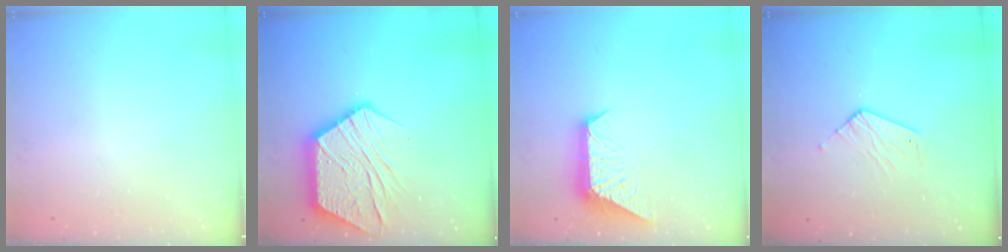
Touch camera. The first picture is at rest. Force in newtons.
{"total": 19.2, "press": 19.1, "slide": 1.5}
{"total": 9.3, "press": 9.3, "slide": 0.6}
{"total": 6.4, "press": 6.4, "slide": 0.5}